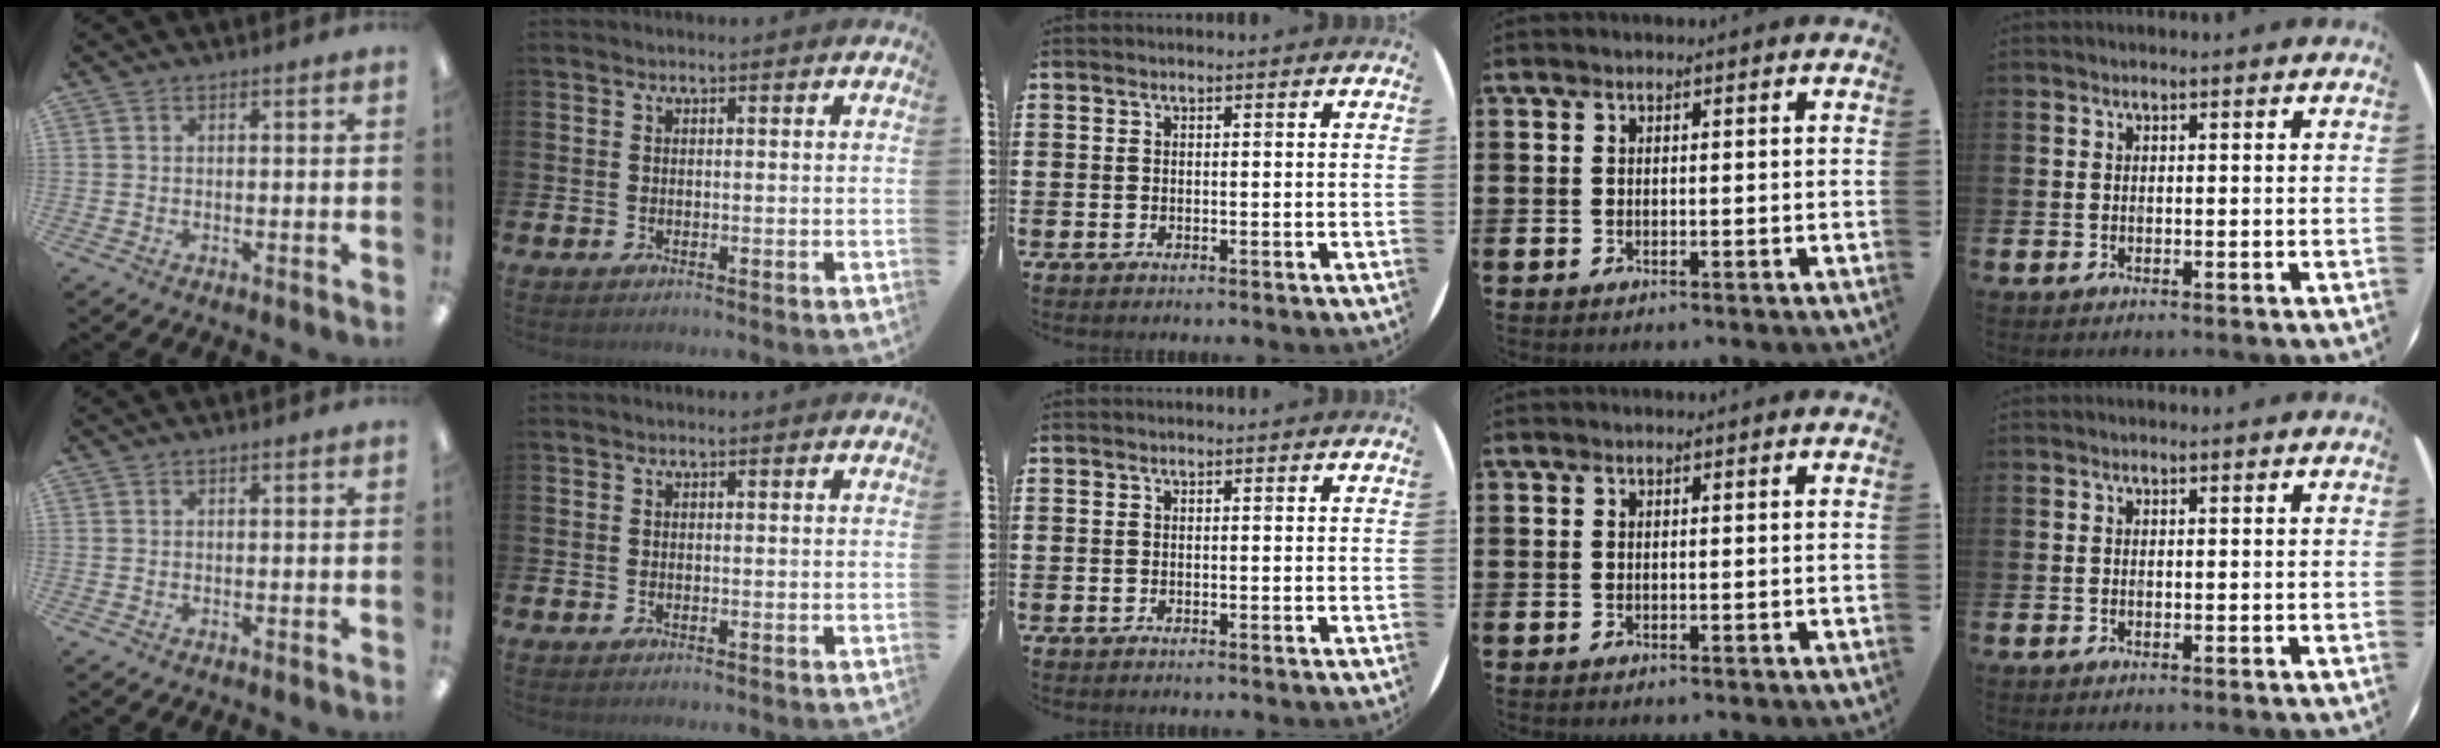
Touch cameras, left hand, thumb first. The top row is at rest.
{}